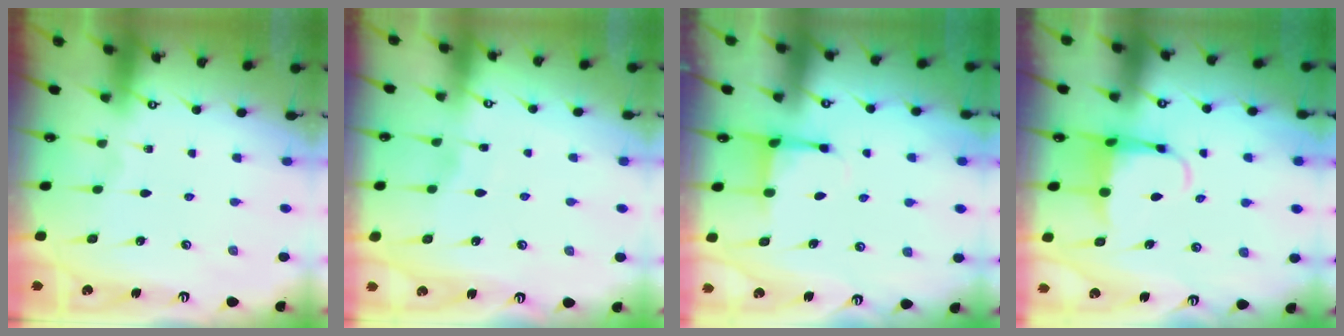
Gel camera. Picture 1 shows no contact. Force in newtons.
{"total": 2.6, "press": 2.5, "slide": 0.2}
{"total": 4.0, "press": 3.8, "slide": 1.0}
{"total": 5.8, "press": 5.6, "slide": 1.2}